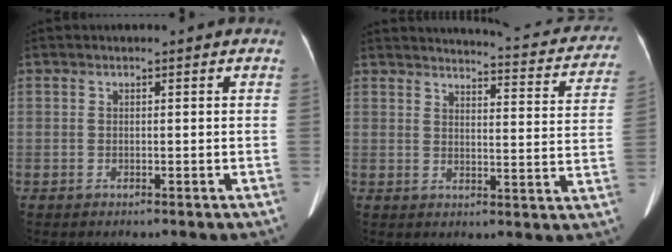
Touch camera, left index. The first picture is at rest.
{"total": 19.2, "force": [18.1, 3.2, 5.5], "torque": [-0.049, -0.053, 0.187]}